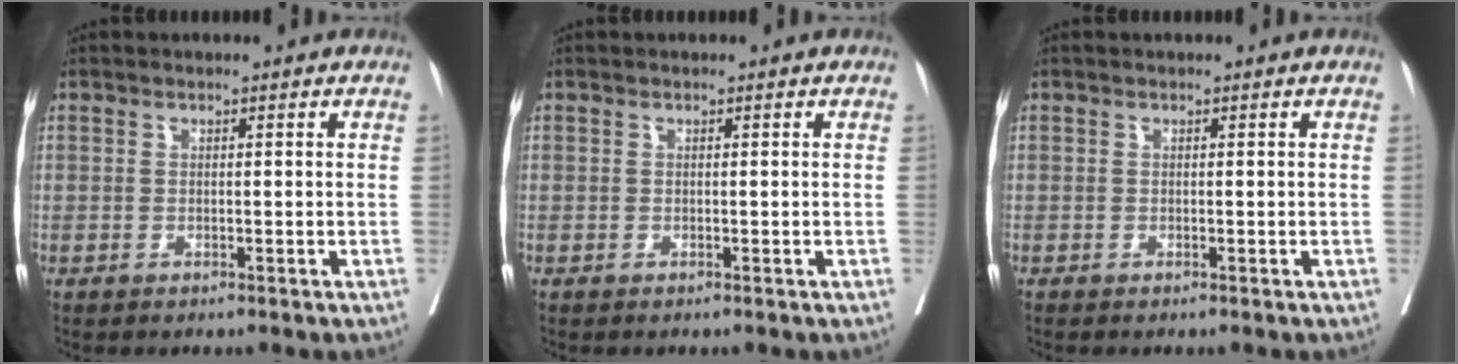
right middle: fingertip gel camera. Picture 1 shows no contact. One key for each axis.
{"total": 0.0}
{"total": 0.0}